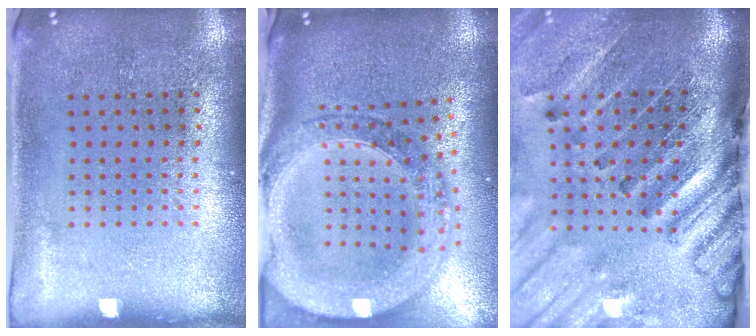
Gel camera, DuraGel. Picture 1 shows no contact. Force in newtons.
{"total": 3.0, "press": 2.5, "slide": 1.6}
{"total": 4.5, "press": 3.3, "slide": 3.1}